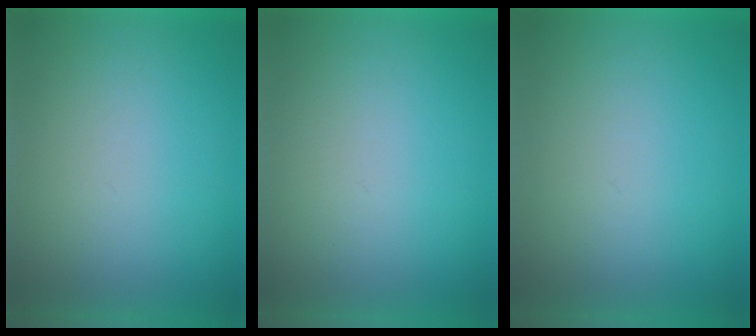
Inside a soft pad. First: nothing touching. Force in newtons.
{"total": 1.2}
{"total": 1.2}